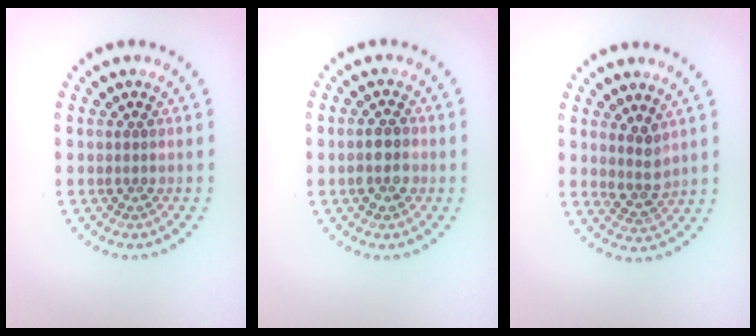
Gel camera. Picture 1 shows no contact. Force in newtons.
{"total": 2.6, "press": 2.5, "slide": 0.6}
{"total": 2.3, "press": 1.9, "slide": 1.4}